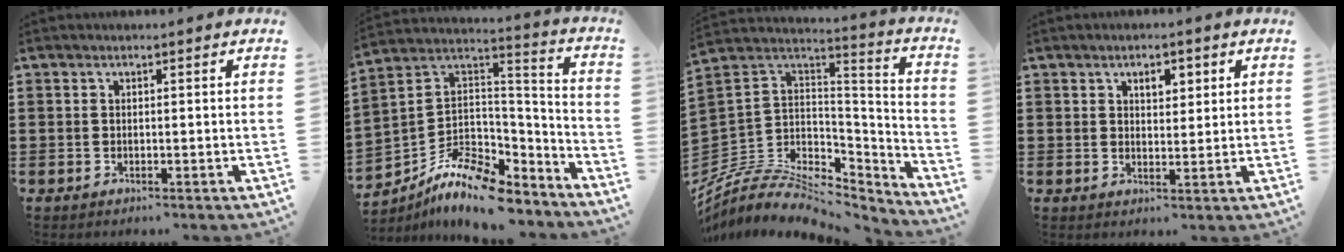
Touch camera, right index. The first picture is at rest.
{"total": 10.4, "force": [-8.1, 4.2, 5.1], "torque": [-0.114, 0.015, -0.158]}
{"total": 7.7, "force": [-5.1, 4.7, 3.4], "torque": [-0.088, -0.007, -0.098]}
{"total": 2.9, "force": [1.4, 1.7, 2.0], "torque": [-0.028, 0.003, 0.019]}